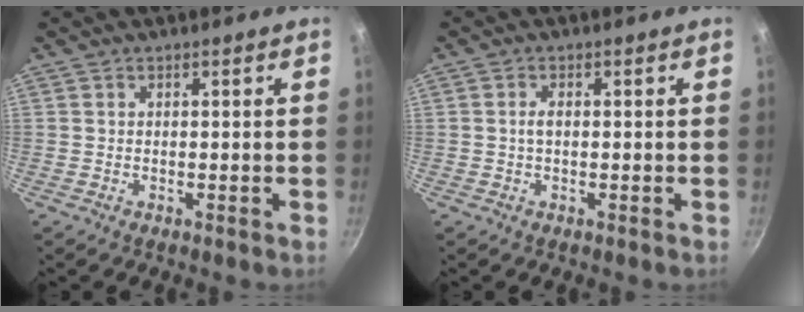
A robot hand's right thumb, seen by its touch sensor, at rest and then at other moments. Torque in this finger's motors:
{"motor_torque": [-0.58, 0.34, 0.25, 0.00, 0.01]}